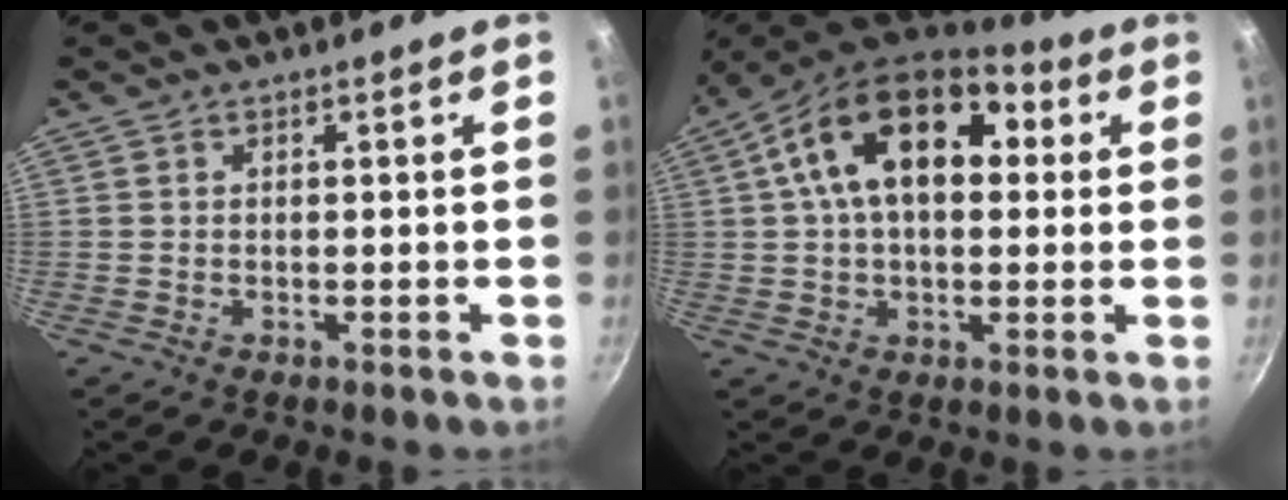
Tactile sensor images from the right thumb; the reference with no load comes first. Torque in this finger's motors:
{"motor_torque": [0.19, 3.98, 1.72, 0.33, 0.62]}